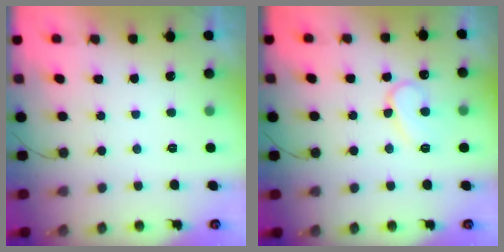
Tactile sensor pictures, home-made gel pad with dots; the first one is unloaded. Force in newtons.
{"total": 9.4, "press": 9.4, "slide": 1.0}